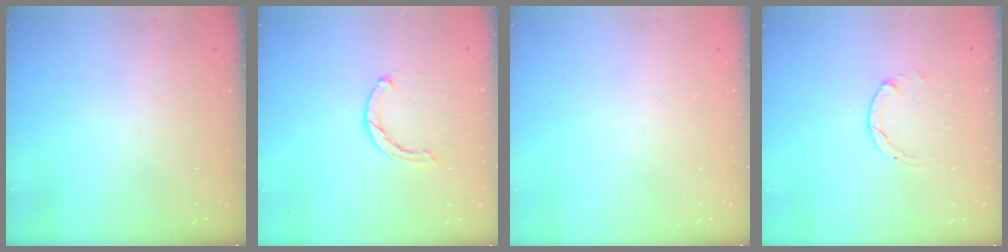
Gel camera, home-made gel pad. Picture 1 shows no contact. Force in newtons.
{"total": 2.5, "press": 2.5, "slide": 0.4}
{"total": 0.0}
{"total": 0.7, "press": 0.7, "slide": 0.2}